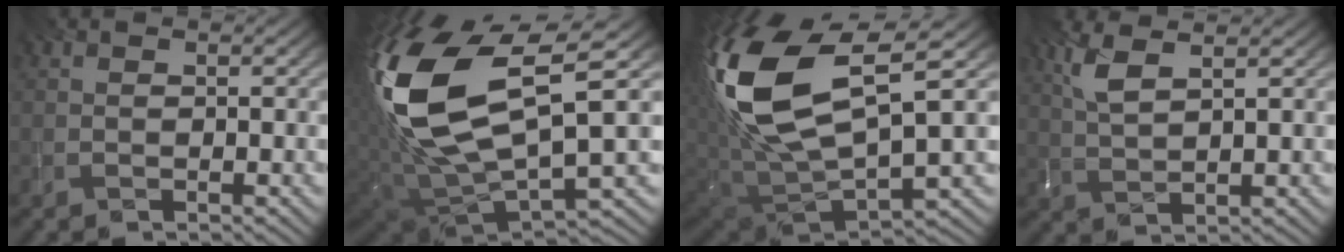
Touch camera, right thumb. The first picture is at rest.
{"total": 18.7, "force": [5.3, 8.3, 15.9], "torque": [-0.381, 0.007, 0.100]}
{"total": 17.3, "force": [5.8, 7.5, 14.4], "torque": [-0.341, 0.007, 0.114]}
{"total": 5.3, "force": [3.0, 1.3, 4.1], "torque": [-0.112, 0.010, 0.065]}